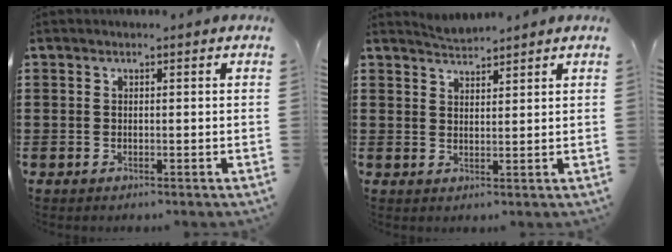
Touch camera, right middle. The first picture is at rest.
{"total": 2.5, "force": [2.5, 0.1, -0.1], "torque": [-0.005, -0.001, 0.047]}